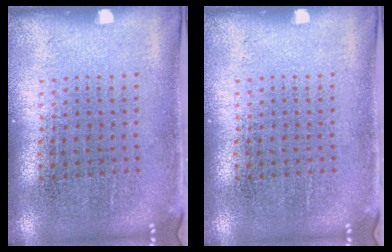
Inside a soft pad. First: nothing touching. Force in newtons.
{"total": 0.0}